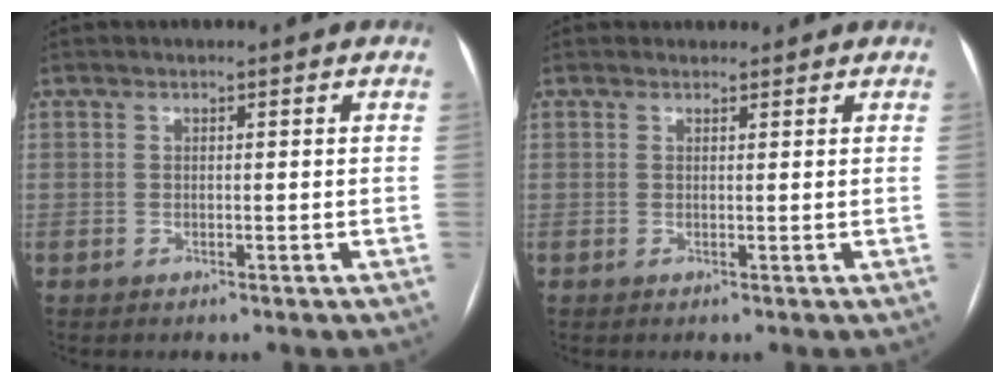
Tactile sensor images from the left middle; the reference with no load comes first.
{"total": 1.2, "force": [1.0, 0.5, -0.1], "torque": [-0.001, 0.008, 0.014]}